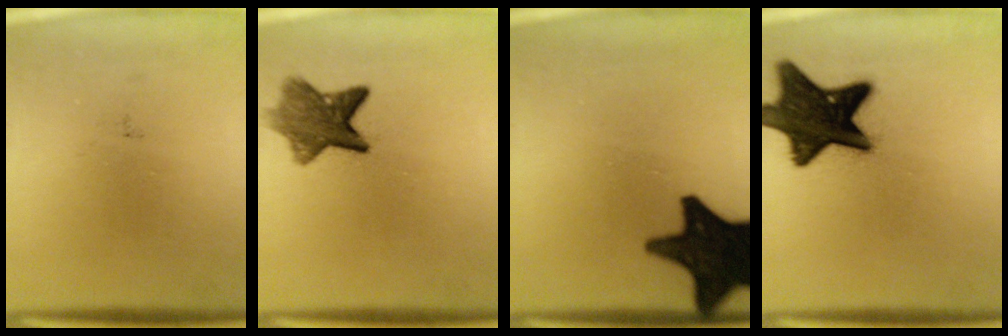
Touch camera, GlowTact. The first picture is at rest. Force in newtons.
{"total": 7.2}
{"total": 19.0}
{"total": 17.4}